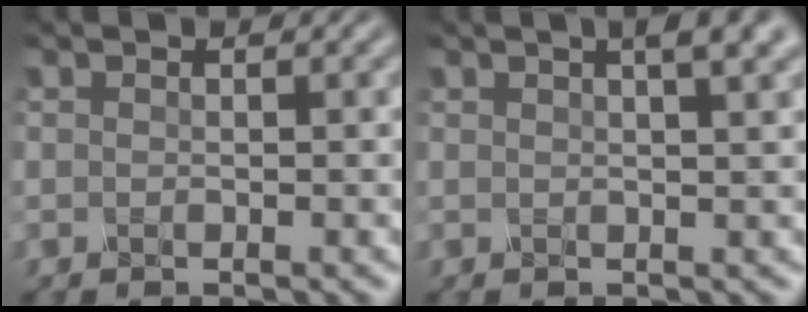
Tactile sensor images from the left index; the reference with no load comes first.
{"total": 4.8, "force": [2.6, 1.8, 3.7], "torque": [-0.027, 0.022, 0.006]}